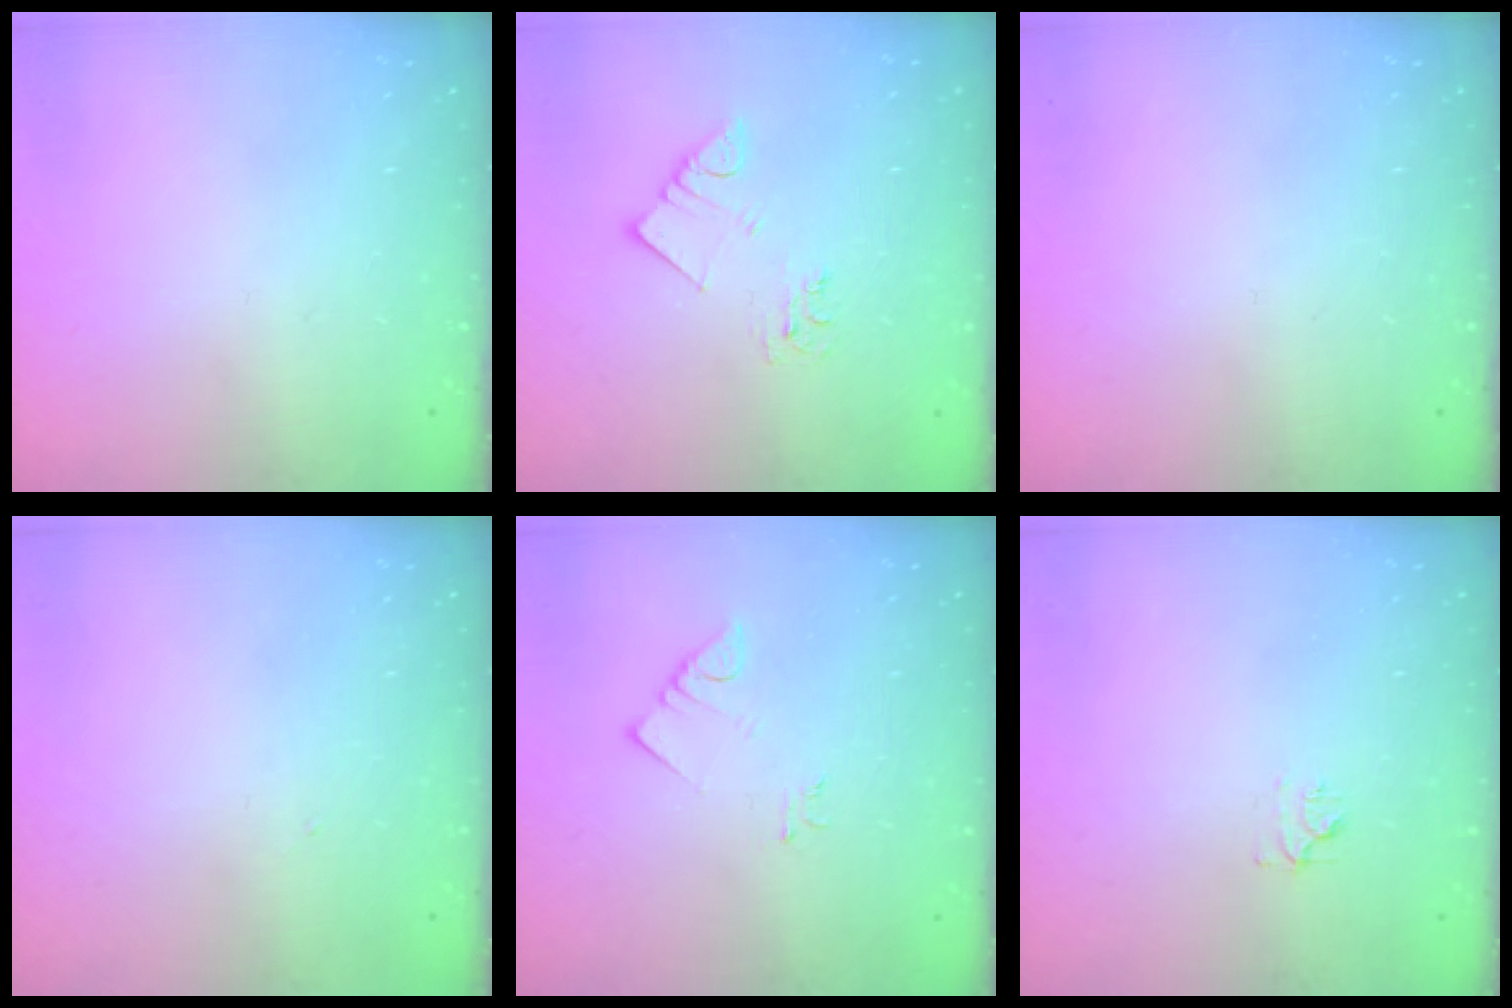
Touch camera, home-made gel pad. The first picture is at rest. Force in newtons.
{"total": 3.4, "press": 3.4, "slide": 0.1}
{"total": 0.0}
{"total": 1.3, "press": 1.3, "slide": 0.2}
{"total": 2.3, "press": 2.3, "slide": 0.3}
{"total": 4.4, "press": 4.4, "slide": 0.5}